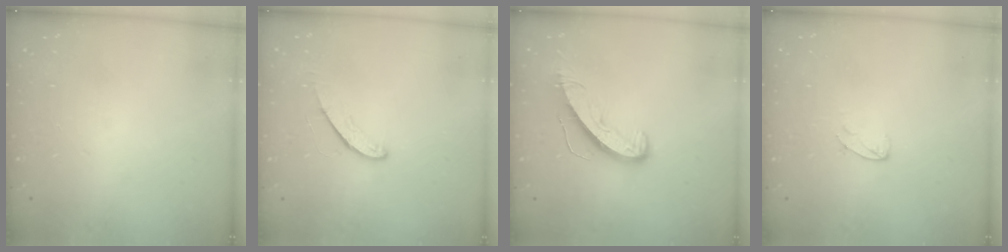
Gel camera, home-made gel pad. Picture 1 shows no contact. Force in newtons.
{"total": 5.6, "press": 5.5, "slide": 0.5}
{"total": 9.1, "press": 9.1, "slide": 0.5}
{"total": 3.9, "press": 3.9, "slide": 0.3}